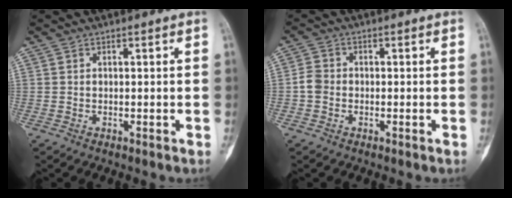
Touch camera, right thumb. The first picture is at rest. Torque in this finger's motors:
{"motor_torque": [0.58, 0.46, 0.50, -0.23, 0.03]}